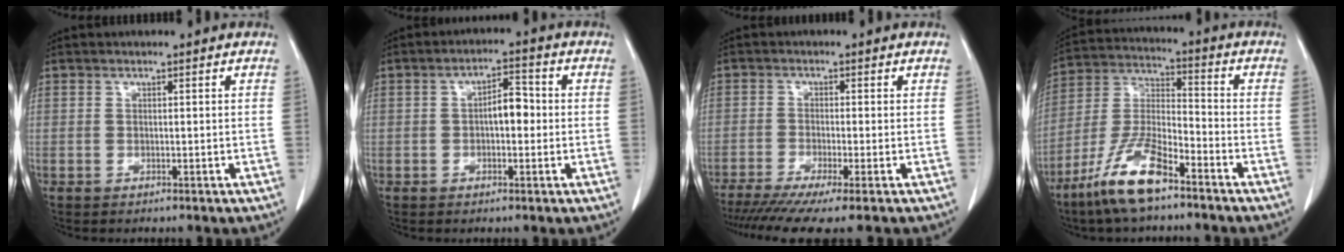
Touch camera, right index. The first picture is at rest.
{"total": 4.4, "force": [0.0, 1.8, 4.0], "torque": [-0.060, 0.017, 0.000]}
{"total": 9.4, "force": [-7.3, -0.3, 6.0], "torque": [-0.086, -0.019, -0.115]}
{"total": 11.9, "force": [-8.1, 2.6, 8.4], "torque": [-0.180, -0.015, -0.161]}